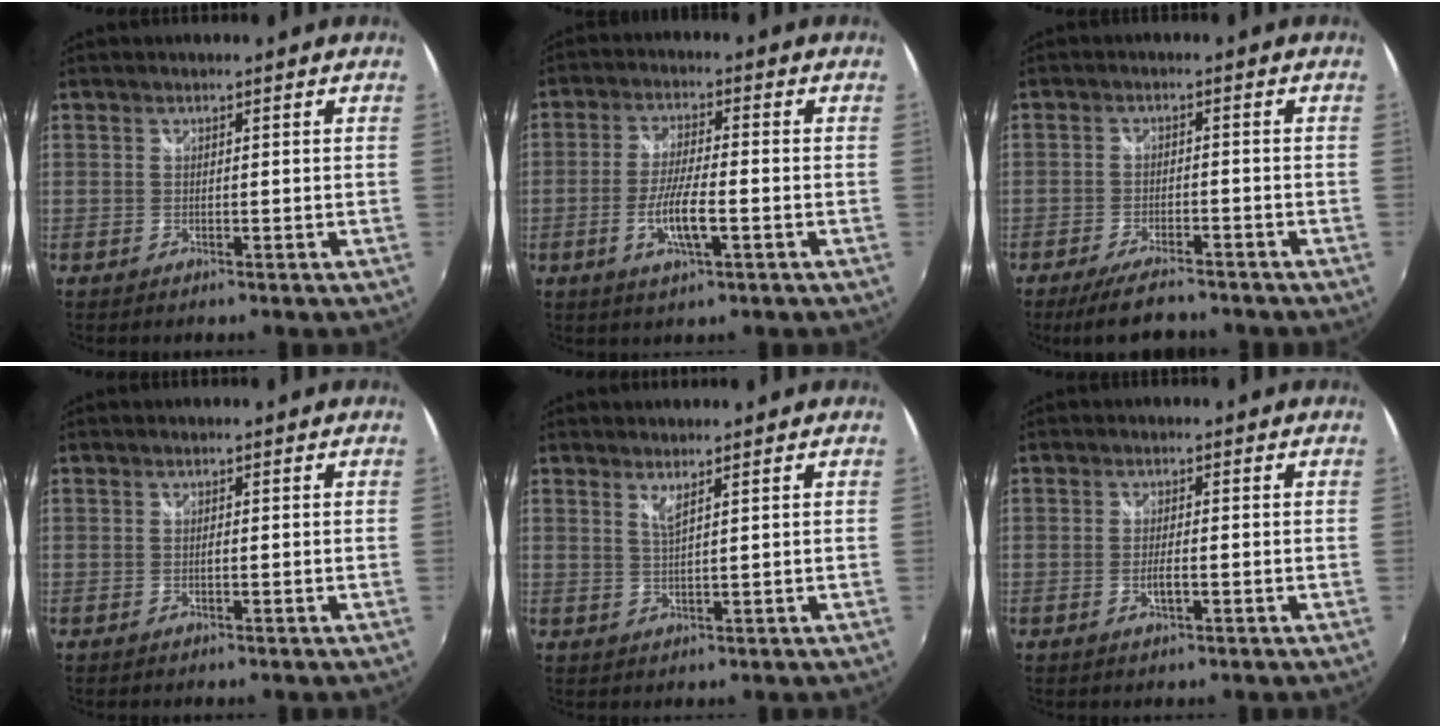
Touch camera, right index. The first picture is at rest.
{"total": 6.7, "force": [-2.2, 1.4, 6.1], "torque": [-0.125, -0.007, -0.042]}
{"total": 8.4, "force": [-7.0, 2.1, 4.1], "torque": [-0.099, -0.018, -0.117]}
{"total": 0.0}
{"total": 1.8, "force": [1.3, -0.2, 1.3], "torque": [-0.026, -0.005, 0.020]}
{"total": 2.3, "force": [-0.7, 0.6, 2.1], "torque": [-0.040, -0.003, -0.012]}